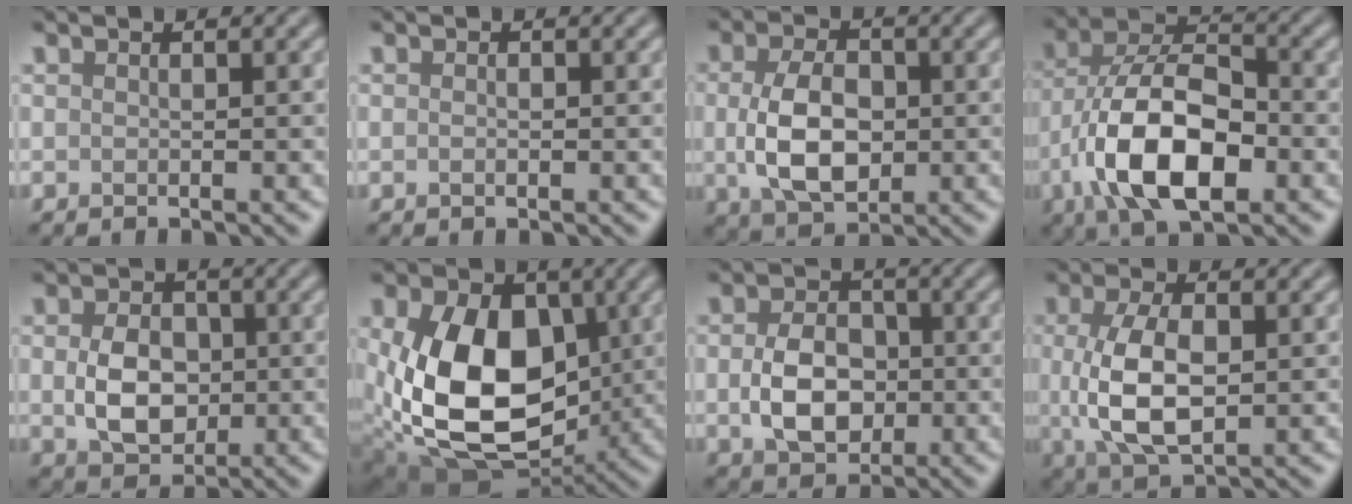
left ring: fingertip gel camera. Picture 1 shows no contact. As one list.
[{"total": 0.6, "force": [-0.1, 0.3, 0.5], "torque": [-0.004, -0.002, 0.000]}, {"total": 6.1, "force": [-0.1, 4.0, 4.6], "torque": [-0.098, -0.005, -0.003]}, {"total": 10.8, "force": [-3.6, 5.4, 8.7], "torque": [-0.166, 0.001, -0.076]}, {"total": 4.9, "force": [-0.1, 3.6, 3.2], "torque": [-0.065, -0.006, 0.000]}, {"total": 12.7, "force": [0.0, 8.7, 9.3], "torque": [-0.188, -0.028, 0.006]}, {"total": 5.2, "force": [-0.5, 3.8, 3.5], "torque": [-0.072, -0.006, -0.009]}, {"total": 6.9, "force": [0.1, 3.6, 5.9], "torque": [-0.127, -0.003, 0.003]}]